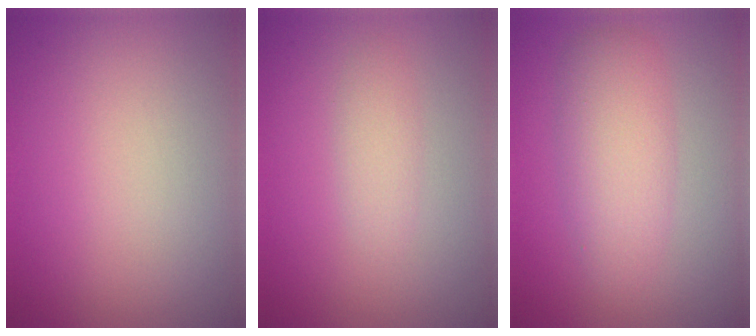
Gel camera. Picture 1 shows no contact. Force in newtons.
{"total": 1.4, "press": 1.4, "slide": 0.1}
{"total": 4.1, "press": 4.1, "slide": 0.1}